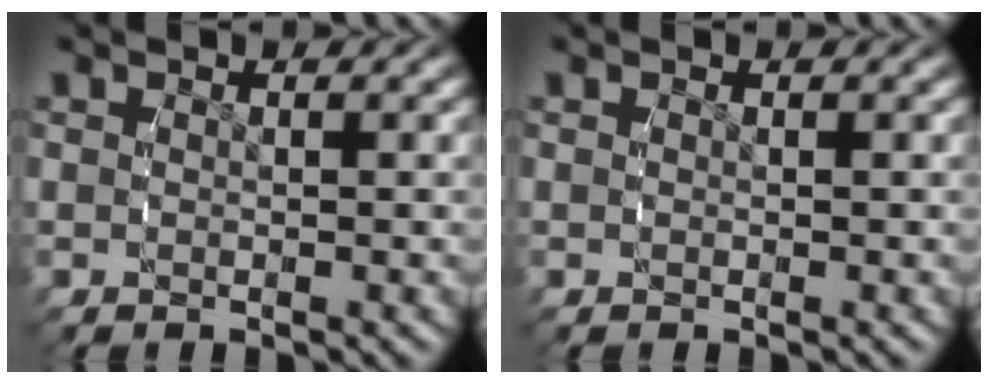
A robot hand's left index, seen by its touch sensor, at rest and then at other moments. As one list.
[{"total": 0.0}]